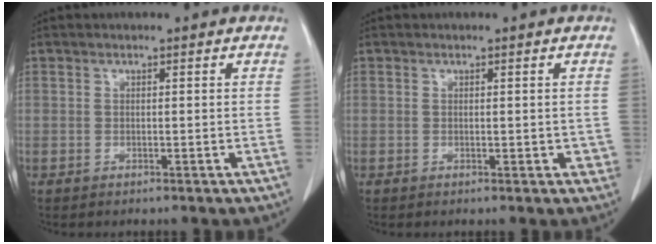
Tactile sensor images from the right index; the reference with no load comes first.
{"total": 1.7, "force": [0.0, 1.2, 1.2], "torque": [-0.003, 0.001, 0.001]}